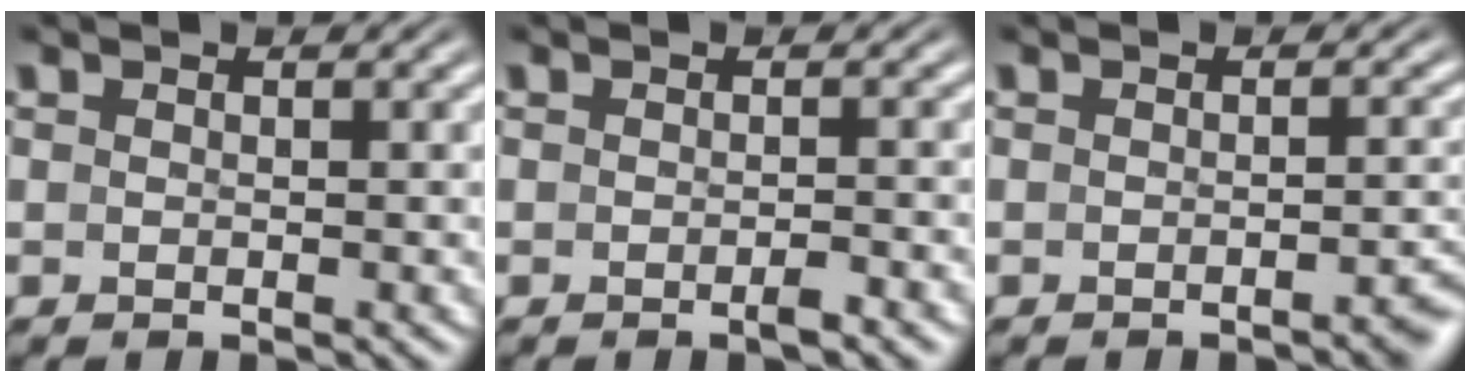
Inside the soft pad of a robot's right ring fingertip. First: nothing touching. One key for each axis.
{"total": 1.0, "fx": -0.8, "fy": -0.3, "fz": 0.5, "tx": -0.007, "ty": 0.007, "tz": -0.018}
{"total": 2.1, "fx": -1.7, "fy": 0.1, "fz": 1.2, "tx": -0.015, "ty": 0.005, "tz": -0.029}